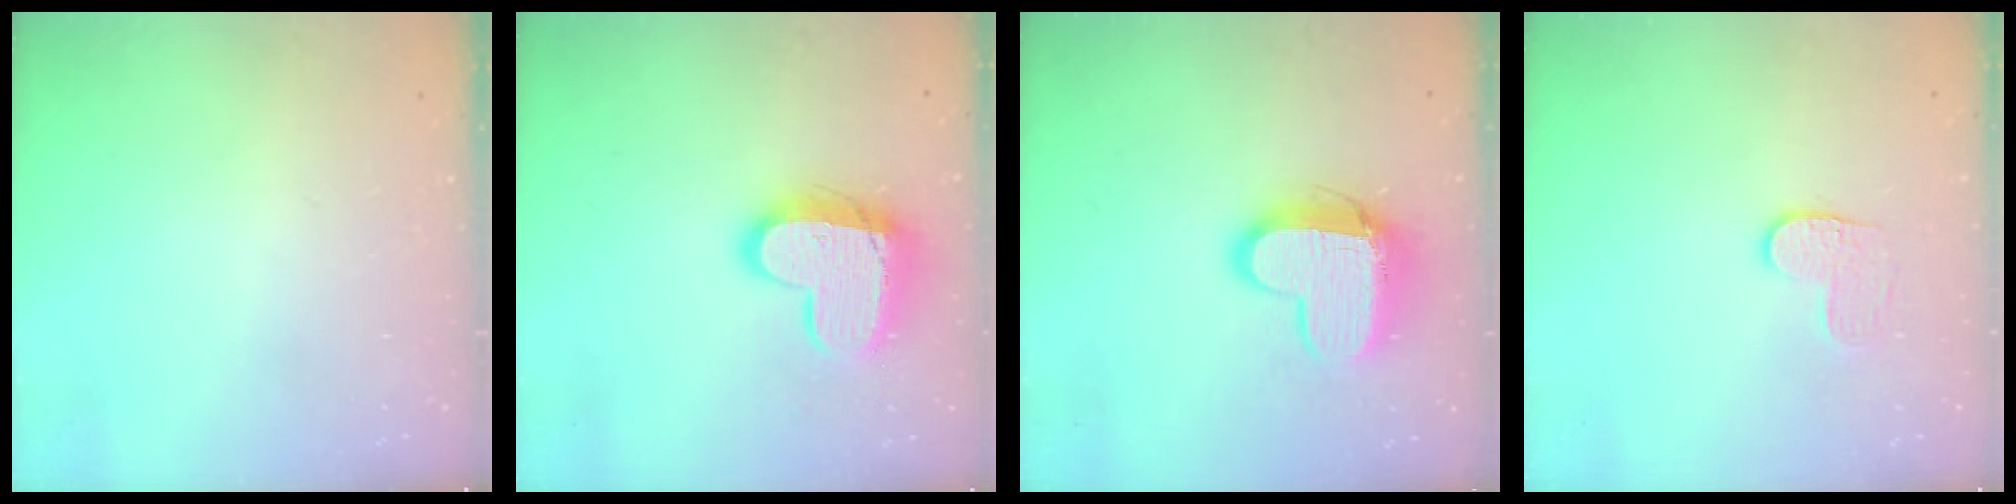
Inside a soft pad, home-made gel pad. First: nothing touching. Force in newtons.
{"total": 15.3, "press": 15.2, "slide": 1.2}
{"total": 12.9, "press": 12.9, "slide": 1.1}
{"total": 4.0, "press": 3.9, "slide": 0.4}